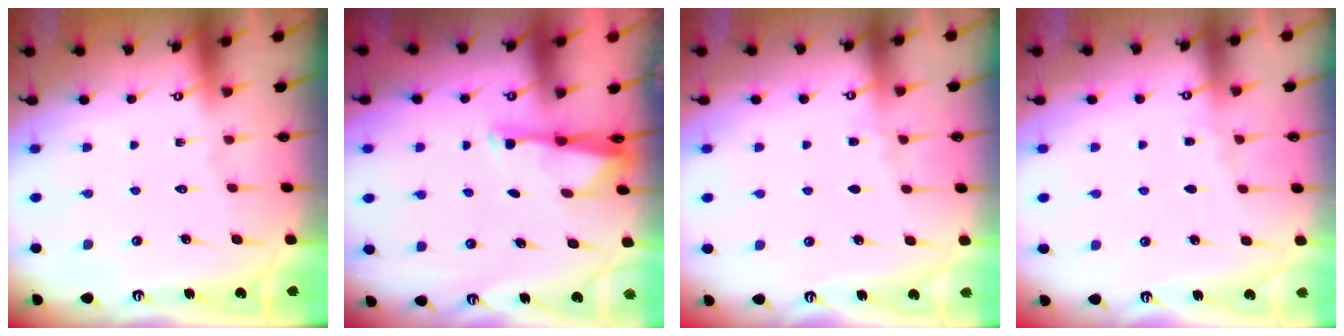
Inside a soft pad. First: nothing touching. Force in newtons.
{"total": 2.8, "press": 2.8, "slide": 0.5}
{"total": 3.6, "press": 3.6, "slide": 0.5}
{"total": 2.9, "press": 2.8, "slide": 0.5}